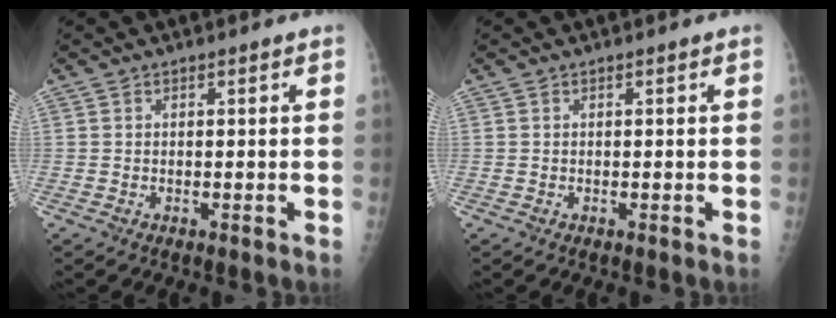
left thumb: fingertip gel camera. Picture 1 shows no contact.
{"total": 0.0}